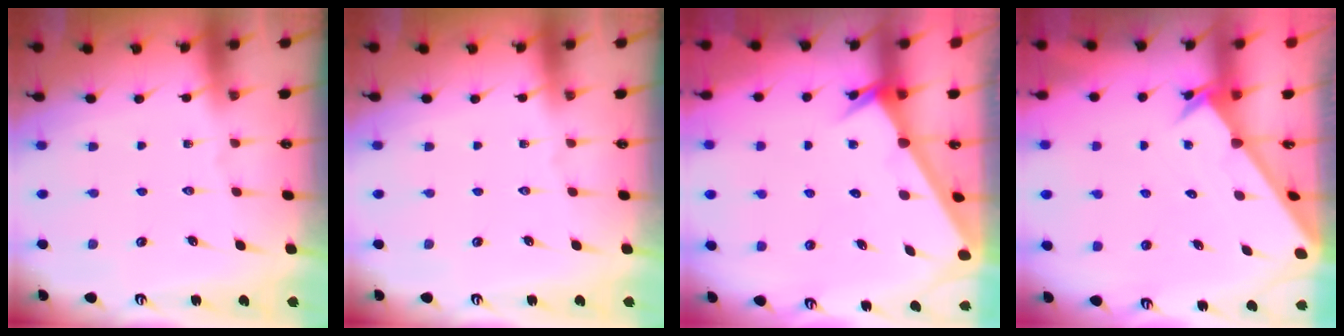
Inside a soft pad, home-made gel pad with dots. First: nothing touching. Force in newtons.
{"total": 0.0}
{"total": 2.6, "press": 2.6, "slide": 0.1}
{"total": 2.0, "press": 2.0, "slide": 0.1}